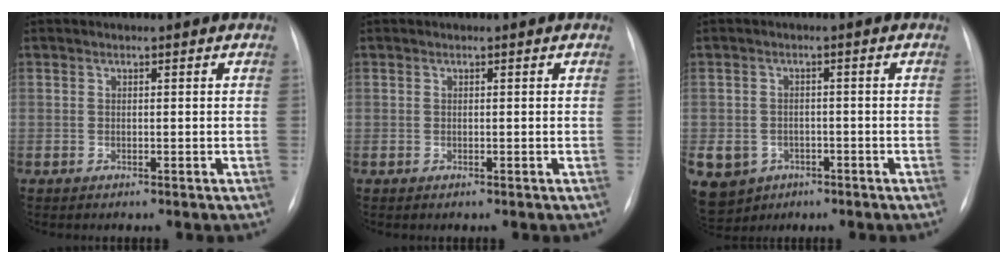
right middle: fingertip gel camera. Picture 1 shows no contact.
{"total": 0.0}
{"total": 9.9, "force": [-4.7, 8.1, 2.9], "torque": [-0.082, 0.006, -0.063]}